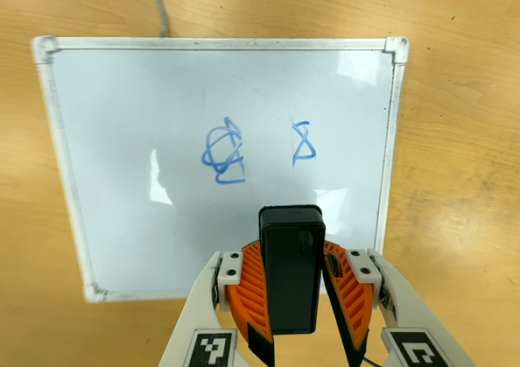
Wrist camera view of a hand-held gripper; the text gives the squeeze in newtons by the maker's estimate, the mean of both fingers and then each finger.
{"total": 7.7, "left": 8.1, "right": 7.4}